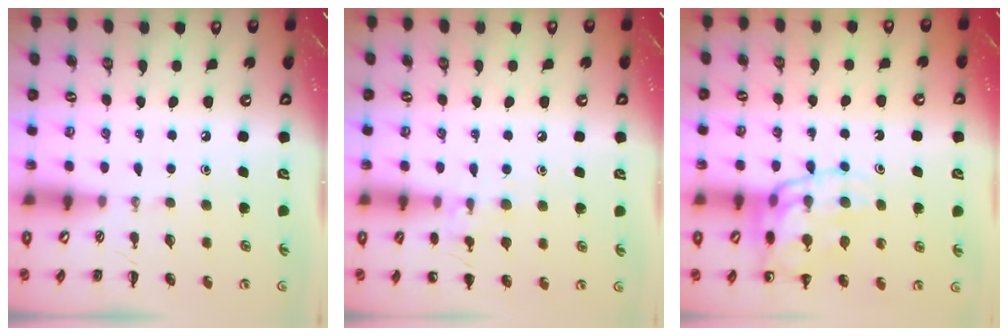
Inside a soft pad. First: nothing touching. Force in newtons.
{"total": 8.9, "press": 8.6, "slide": 2.3}
{"total": 15.1, "press": 14.9, "slide": 2.5}